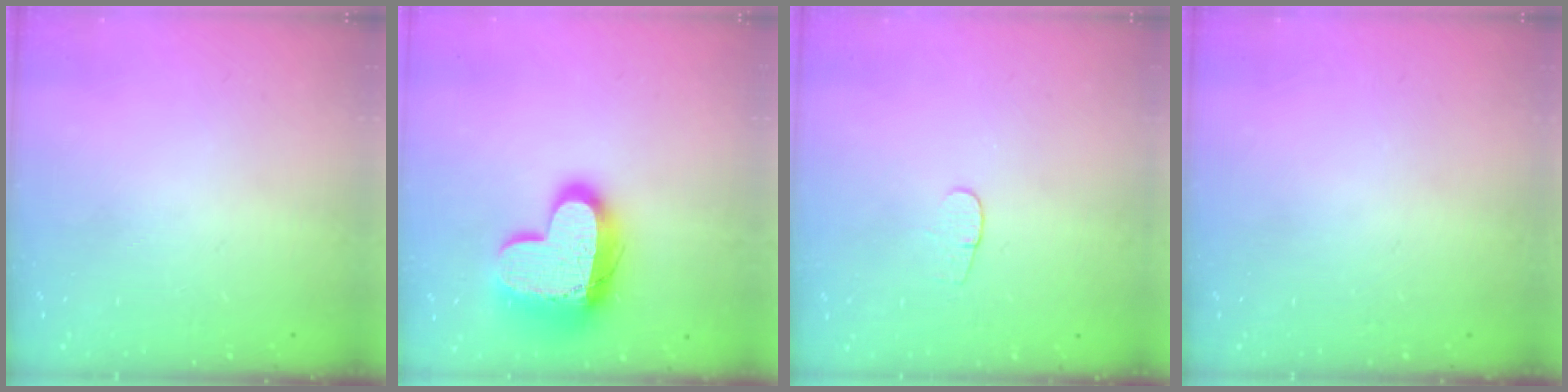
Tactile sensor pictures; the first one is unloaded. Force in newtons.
{"total": 17.4, "press": 17.3, "slide": 1.5}
{"total": 3.6, "press": 3.6, "slide": 0.4}
{"total": 0.0}